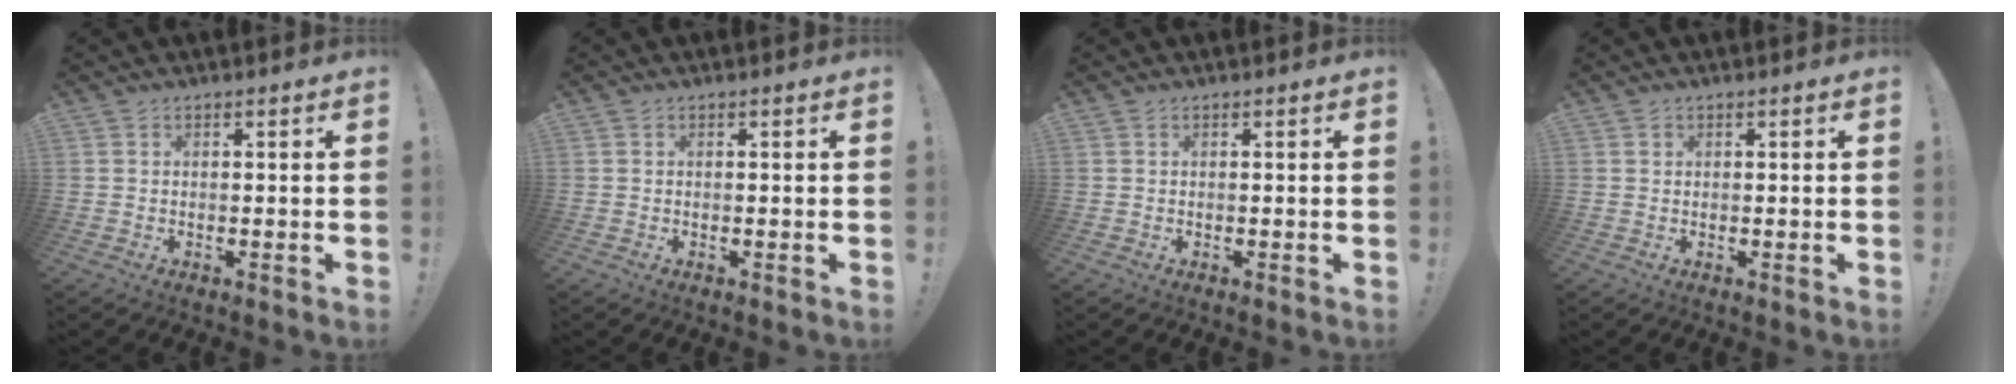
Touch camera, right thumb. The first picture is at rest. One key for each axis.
{"total": 0.0}
{"total": 0.0}
{"total": 0.5, "fx": 0.3, "fy": 0.4, "fz": 0.0, "tx": 0.002, "ty": -0.001, "tz": 0.006}